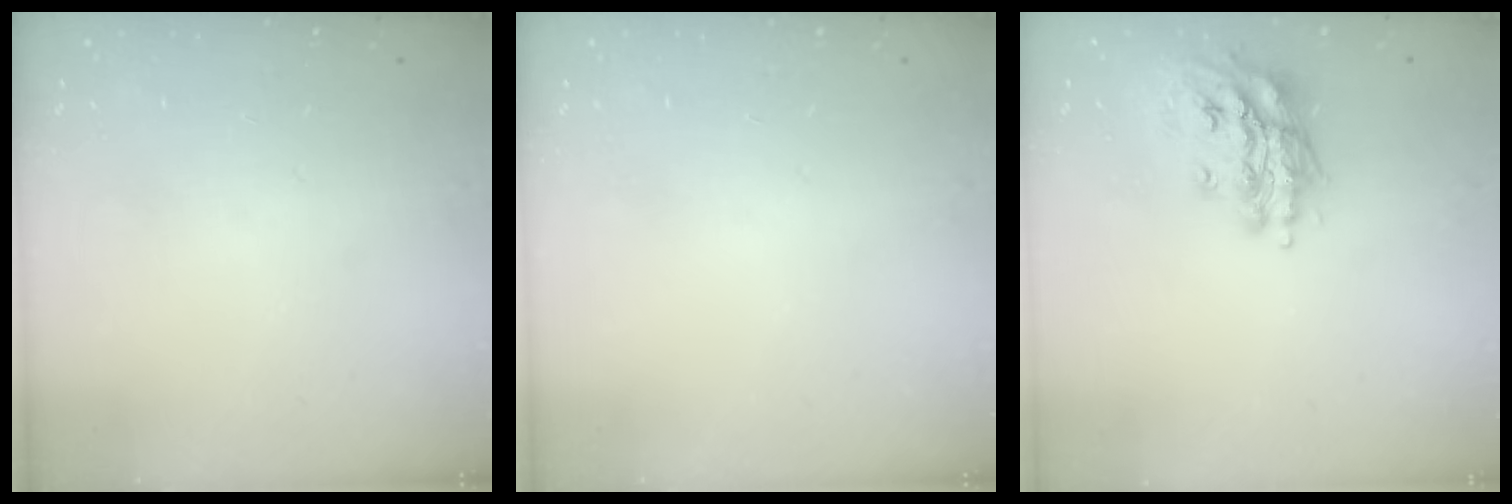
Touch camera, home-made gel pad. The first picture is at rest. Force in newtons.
{"total": 0.0}
{"total": 14.9, "press": 14.9, "slide": 1.6}